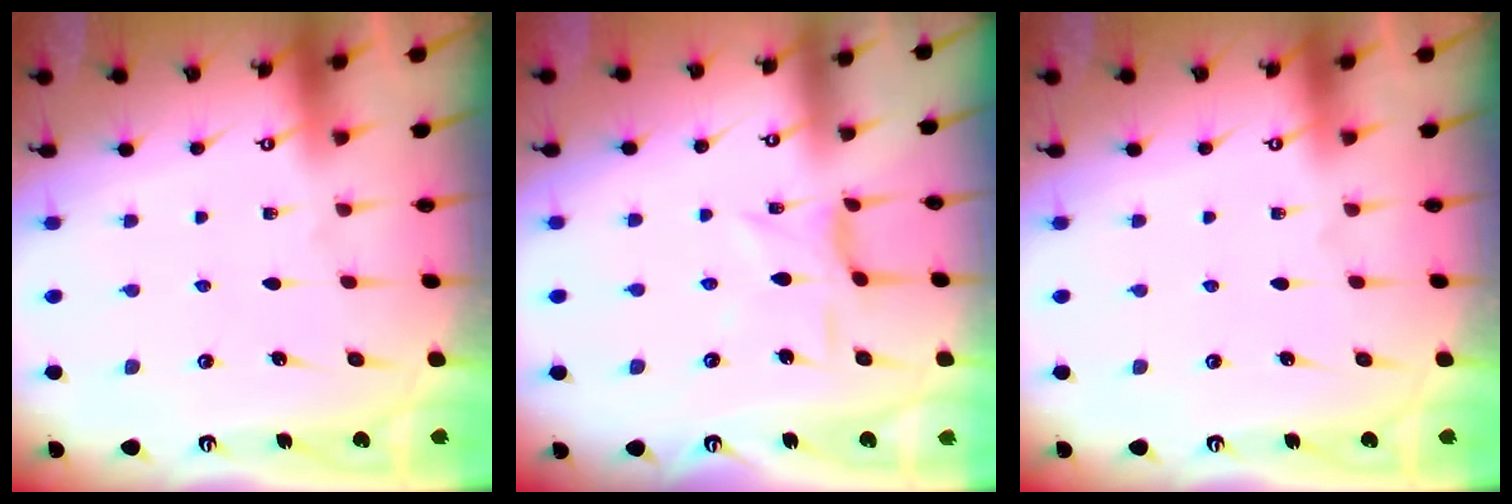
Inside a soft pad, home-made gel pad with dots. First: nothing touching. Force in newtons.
{"total": 4.3, "press": 4.2, "slide": 0.9}
{"total": 0.0}